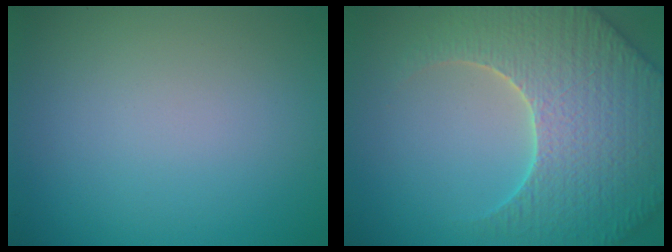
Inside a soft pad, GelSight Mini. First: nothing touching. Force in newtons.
{"total": 7.5, "press": 7.2, "slide": 2.1}